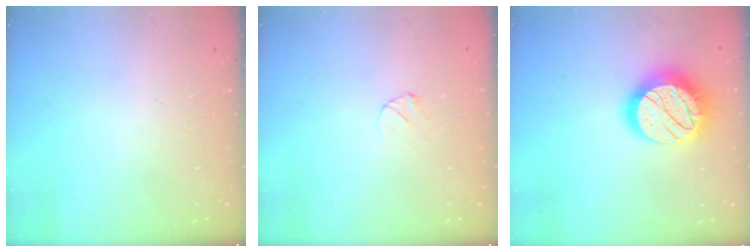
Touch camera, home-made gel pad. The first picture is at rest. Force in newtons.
{"total": 3.2, "press": 3.2, "slide": 0.3}
{"total": 17.6, "press": 17.6, "slide": 1.0}